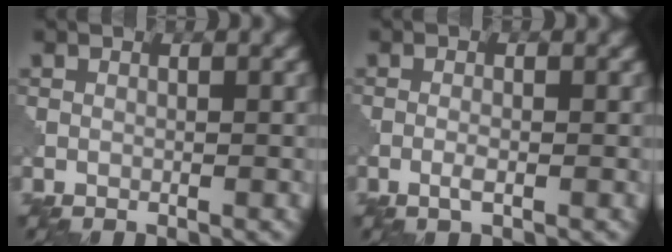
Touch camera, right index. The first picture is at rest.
{"total": 1.2, "force": [-0.5, 0.2, 1.1], "torque": [-0.023, -0.001, -0.012]}